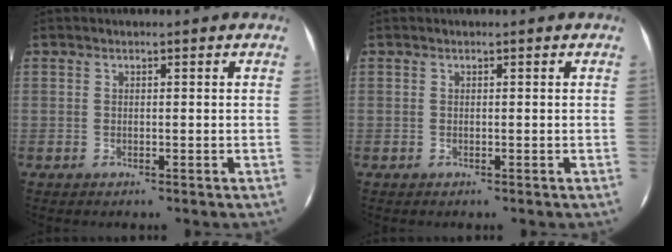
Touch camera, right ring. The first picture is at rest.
{"total": 0.0}